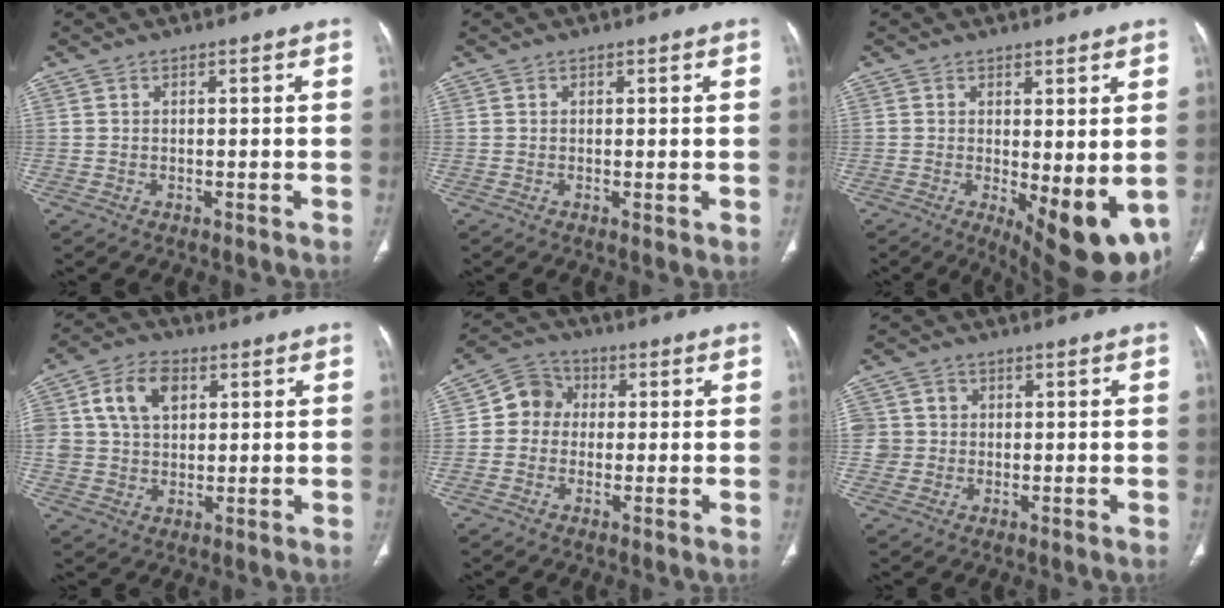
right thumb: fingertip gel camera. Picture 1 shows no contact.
{"total": 0.8, "force": [0.1, 0.3, 0.8], "torque": [-0.017, -0.006, 0.000]}
{"total": 11.5, "force": [-1.7, 4.2, 10.6], "torque": [-0.134, -0.026, -0.009]}
{"total": 11.0, "force": [3.3, 7.9, 7.0], "torque": [-0.115, 0.004, 0.059]}
{"total": 6.6, "force": [0.2, 6.0, 2.9], "torque": [-0.027, 0.018, -0.010]}
{"total": 5.5, "force": [0.1, 5.4, 1.0], "torque": [-0.001, 0.012, 0.001]}